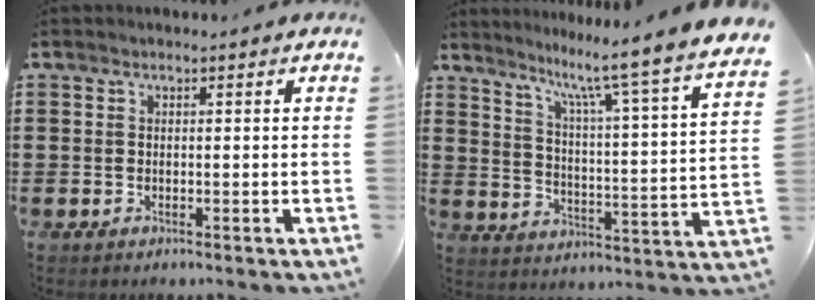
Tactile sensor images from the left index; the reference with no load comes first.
{"total": 6.6, "force": [5.5, -1.7, 3.2], "torque": [-0.073, -0.069, 0.072]}